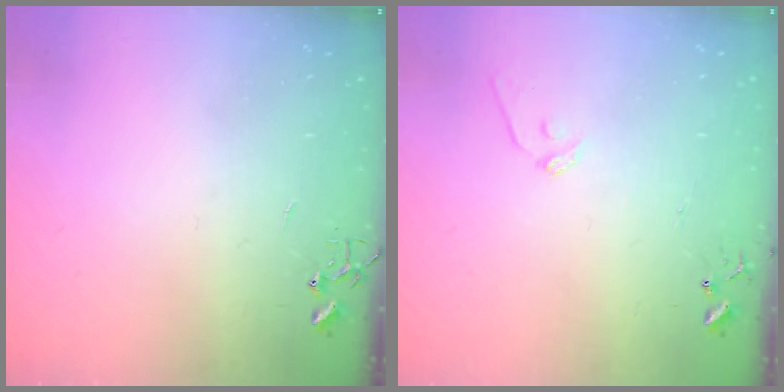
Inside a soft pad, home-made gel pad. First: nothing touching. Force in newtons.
{"total": 8.1, "press": 8.0, "slide": 0.8}